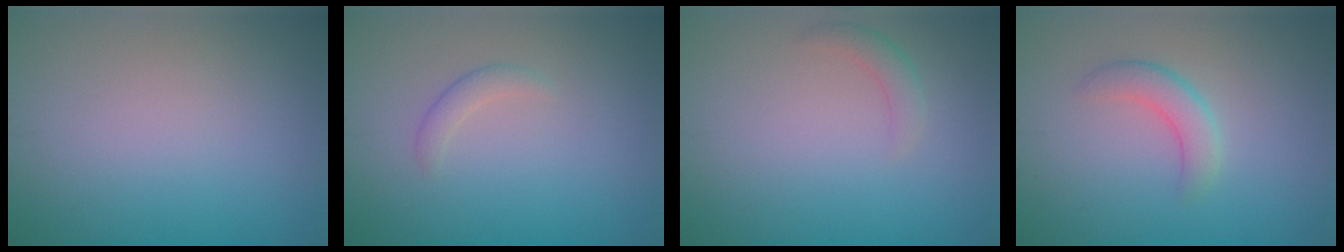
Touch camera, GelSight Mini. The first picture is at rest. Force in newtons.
{"total": 1.3, "press": 1.3, "slide": 0.0}
{"total": 1.5, "press": 1.5, "slide": 0.1}
{"total": 2.6, "press": 2.6, "slide": 0.1}